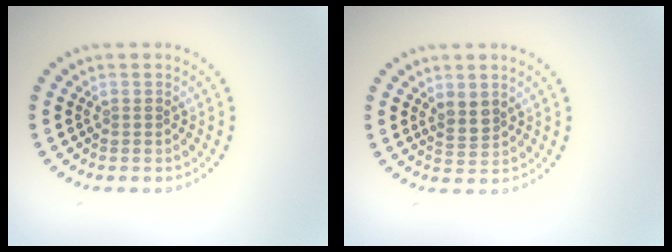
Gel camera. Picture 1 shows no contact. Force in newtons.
{"total": 1.8, "press": 1.5, "slide": 0.9}